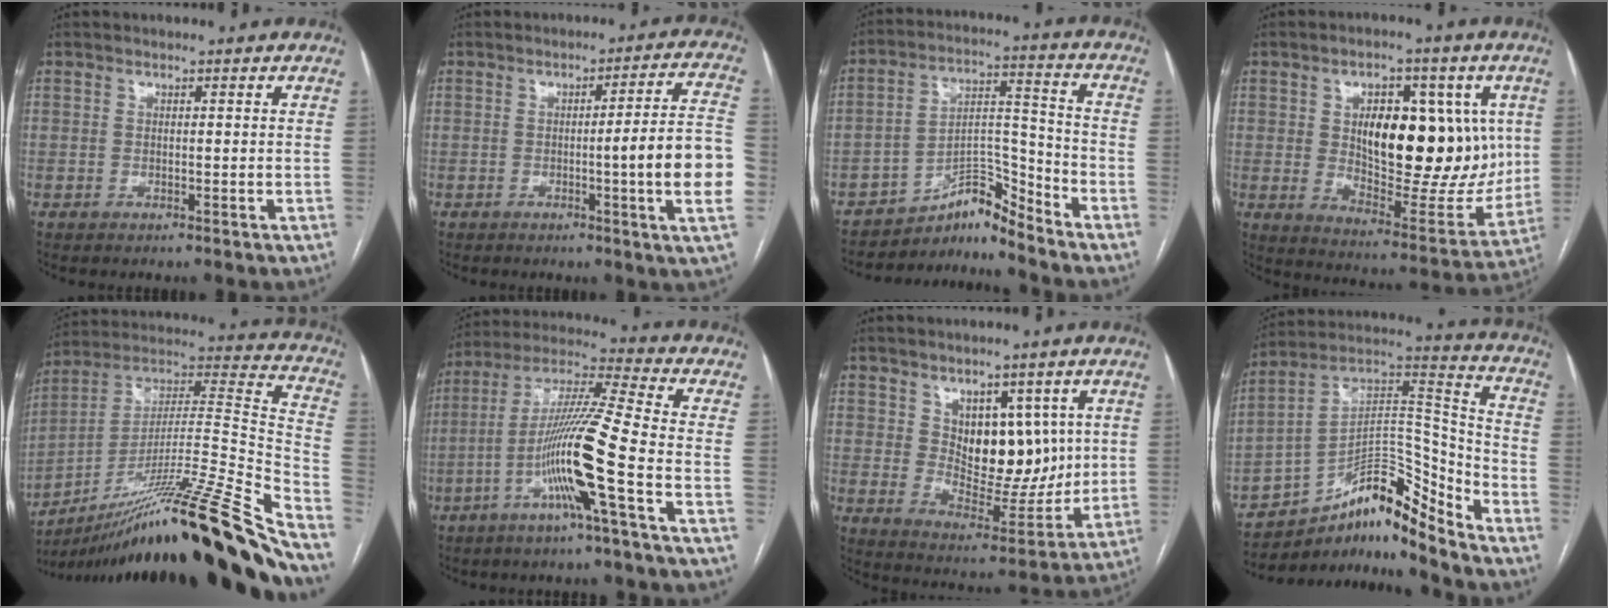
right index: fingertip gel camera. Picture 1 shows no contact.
{"total": 11.8, "force": [-2.1, -1.1, 11.5], "torque": [-0.140, 0.001, -0.035]}
{"total": 6.7, "force": [-6.7, 0.3, 0.1], "torque": [0.003, 0.051, -0.114]}
{"total": 19.3, "force": [3.4, 9.0, 16.7], "torque": [-0.242, -0.001, 0.063]}
{"total": 34.4, "force": [-25.7, 0.0, 22.9], "torque": [-0.257, -0.006, -0.405]}
{"total": 13.4, "force": [-4.8, -1.5, 12.4], "torque": [-0.241, 0.003, -0.095]}
{"total": 10.5, "force": [3.1, 5.9, 8.1], "torque": [-0.107, -0.002, 0.065]}
{"total": 14.1, "force": [-10.6, 3.4, 8.7], "torque": [-0.142, 0.066, -0.172]}